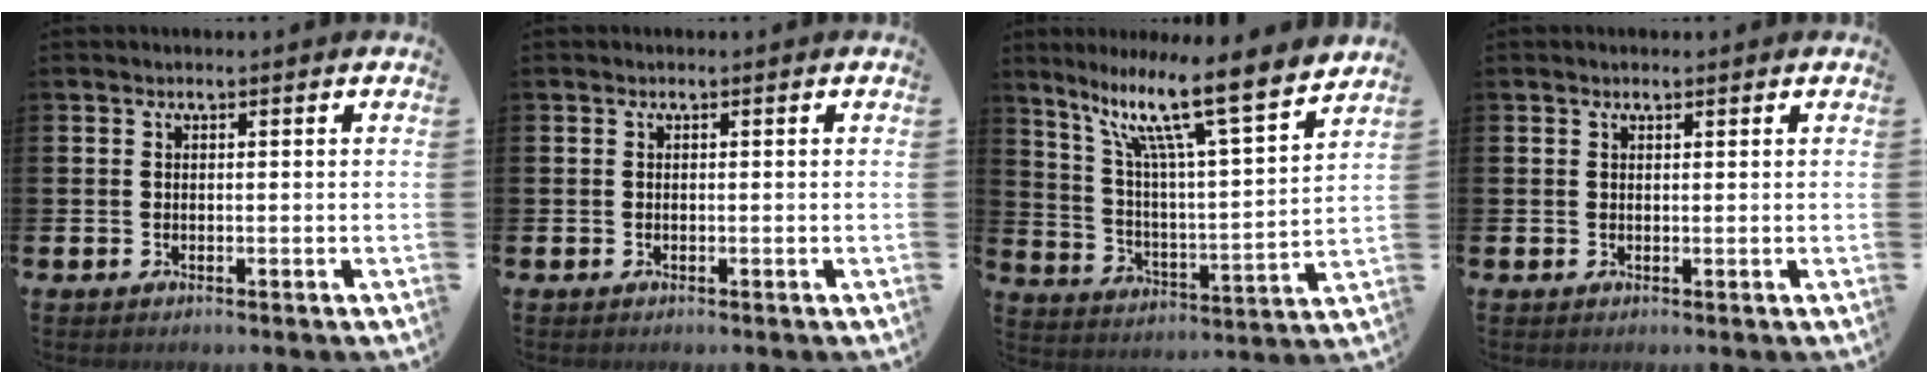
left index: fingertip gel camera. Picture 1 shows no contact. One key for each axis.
{"total": 0.0}
{"total": 12.8, "fx": 9.6, "fy": 1.5, "fz": 8.3, "tx": -0.182, "ty": -0.064, "tz": 0.154}
{"total": 0.8, "fx": 0.8, "fy": 0.3, "fz": 0.2, "tx": 0.007, "ty": -0.002, "tz": 0.011}